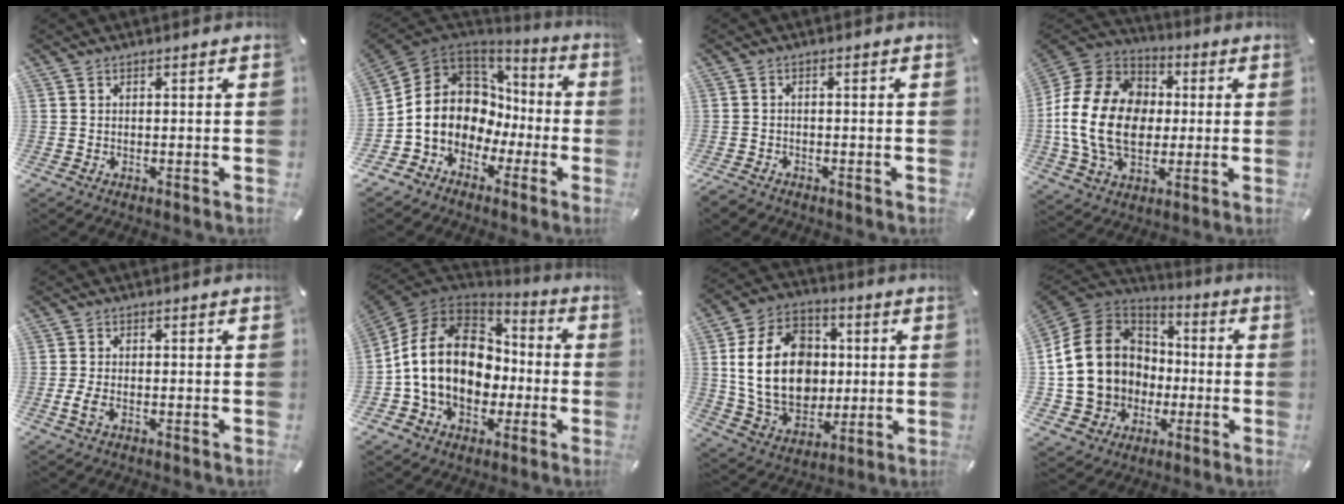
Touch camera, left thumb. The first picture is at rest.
{"total": 13.3, "force": [-1.1, 11.8, 6.1], "torque": [-0.138, -0.011, -0.018]}
{"total": 1.8, "force": [-1.4, 0.9, 0.4], "torque": [-0.014, 0.004, -0.033]}
{"total": 19.9, "force": [-1.5, 15.5, 12.5], "torque": [-0.271, 0.024, -0.028]}
{"total": 3.2, "force": [-1.3, 1.4, 2.5], "torque": [-0.053, 0.000, -0.025]}
{"total": 18.9, "force": [-0.6, 15.0, 11.4], "torque": [-0.244, 0.014, -0.006]}
{"total": 19.9, "force": [1.2, 15.5, 12.5], "torque": [-0.260, 0.005, 0.023]}
{"total": 19.7, "force": [-0.8, 17.3, 9.3], "torque": [-0.197, 0.010, 0.000]}